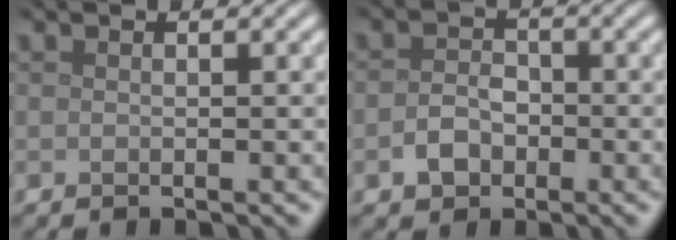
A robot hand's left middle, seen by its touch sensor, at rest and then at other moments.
{"total": 2.7, "force": [-1.2, 2.0, 1.3], "torque": [-0.021, 0.002, -0.027]}